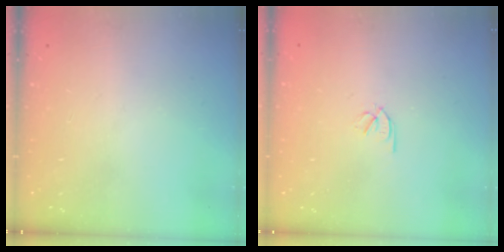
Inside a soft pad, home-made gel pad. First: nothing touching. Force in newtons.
{"total": 1.8, "press": 1.7, "slide": 0.5}